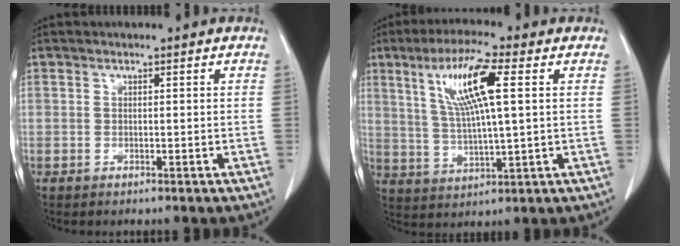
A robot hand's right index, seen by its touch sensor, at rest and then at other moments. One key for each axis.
{"total": 10.9, "fx": 3.7, "fy": 1.0, "fz": 10.2, "tx": -0.197, "ty": 0.009, "tz": 0.070}